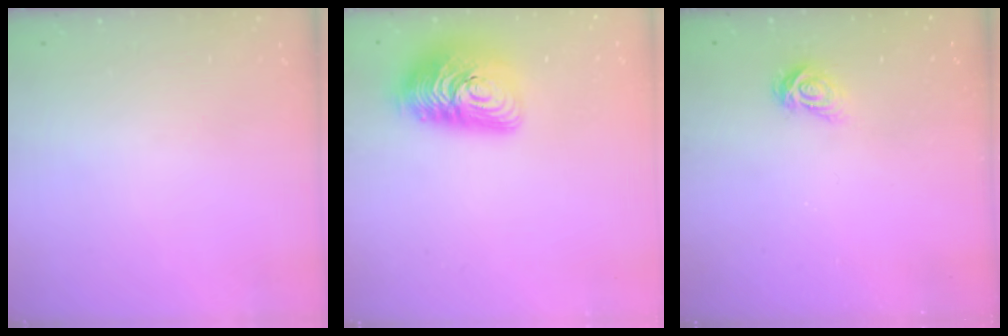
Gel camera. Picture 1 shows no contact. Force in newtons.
{"total": 14.6, "press": 14.5, "slide": 0.7}
{"total": 3.8, "press": 3.8, "slide": 0.4}